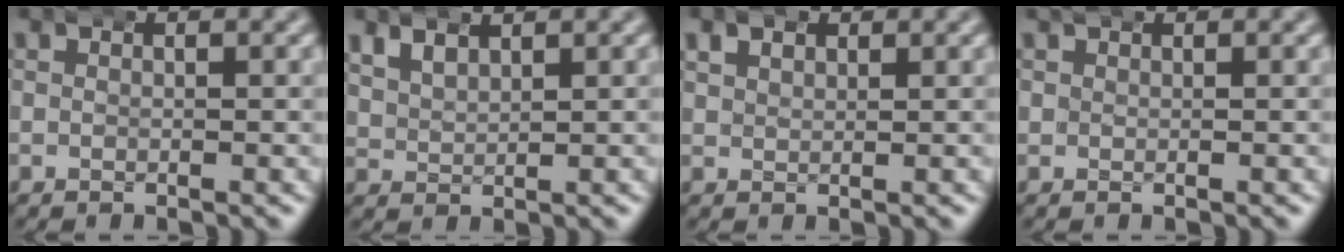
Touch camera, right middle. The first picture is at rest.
{"total": 3.1, "force": [1.5, 2.3, 1.3], "torque": [-0.040, -0.001, 0.030]}
{"total": 1.8, "force": [1.0, 1.2, 0.7], "torque": [-0.014, 0.000, 0.022]}
{"total": 0.7, "force": [0.6, 0.4, 0.2], "torque": [-0.005, 0.001, 0.011]}